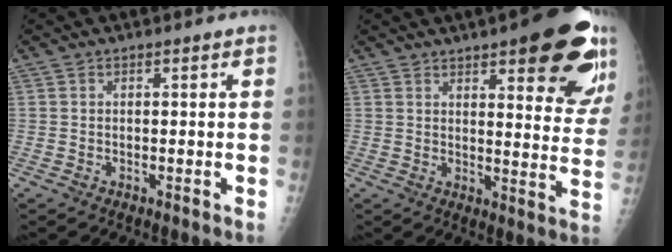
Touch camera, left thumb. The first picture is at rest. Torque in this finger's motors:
{"motor_torque": [1.49, 1.39, 0.78, -0.96, 0.13]}